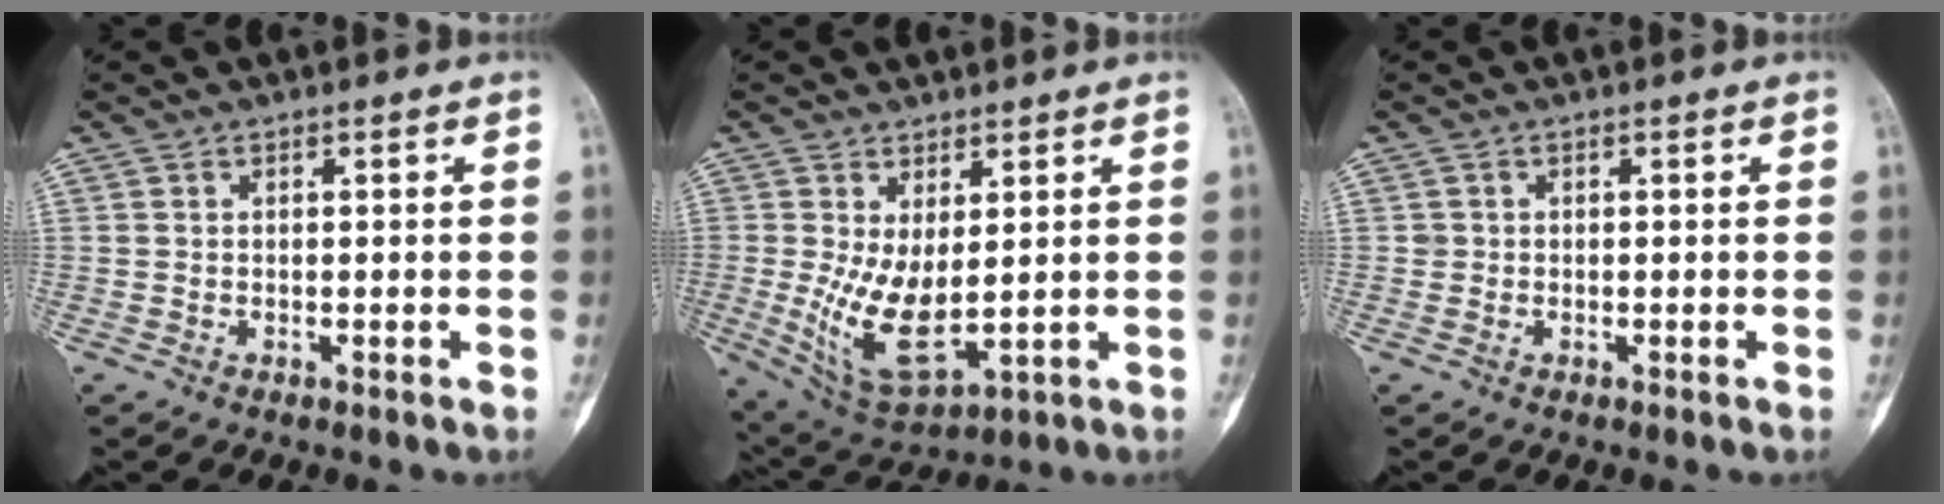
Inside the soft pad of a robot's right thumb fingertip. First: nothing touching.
{"total": 10.4, "force": [0.2, 5.0, 9.2], "torque": [-0.169, -0.022, 0.027]}
{"total": 0.8, "force": [0.1, 0.8, 0.0], "torque": [0.006, 0.004, 0.001]}